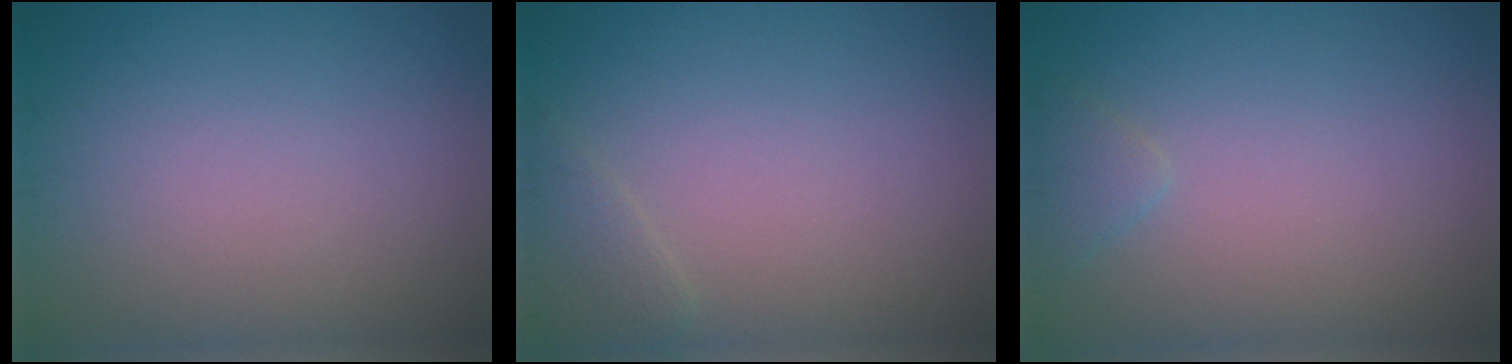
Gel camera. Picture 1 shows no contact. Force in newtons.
{"total": 1.4, "press": 1.4, "slide": 0.1}
{"total": 1.0, "press": 1.0, "slide": 0.1}